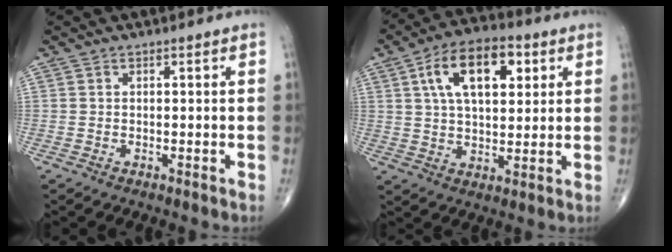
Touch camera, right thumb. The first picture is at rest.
{"total": 14.6, "force": [5.1, 7.5, 11.4], "torque": [-0.174, 0.001, 0.082]}